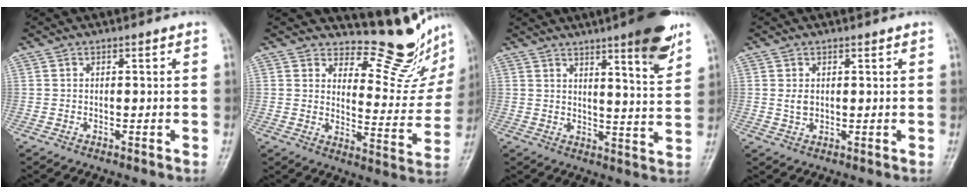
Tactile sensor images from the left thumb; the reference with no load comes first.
{"total": 13.5, "force": [11.8, 4.2, 4.9], "torque": [-0.027, -0.124, 0.150]}
{"total": 11.8, "force": [7.3, 1.5, 9.1], "torque": [-0.109, -0.043, 0.099]}
{"total": 2.0, "force": [0.6, 1.4, 1.3], "torque": [-0.017, -0.005, 0.014]}